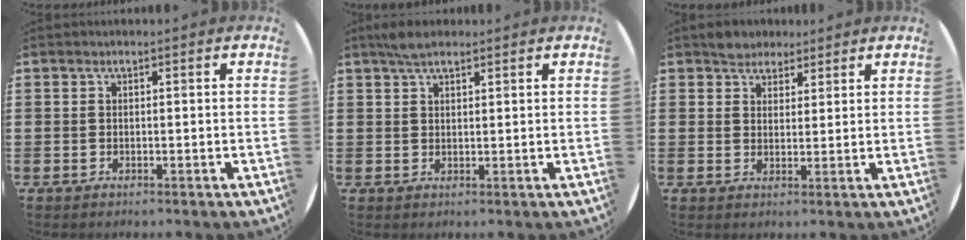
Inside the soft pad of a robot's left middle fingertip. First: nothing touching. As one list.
[{"total": 2.8, "force": [2.2, 0.9, 1.4], "torque": [-0.032, 0.006, 0.040]}, {"total": 3.3, "force": [2.9, 1.6, -0.1], "torque": [0.002, 0.003, 0.054]}]